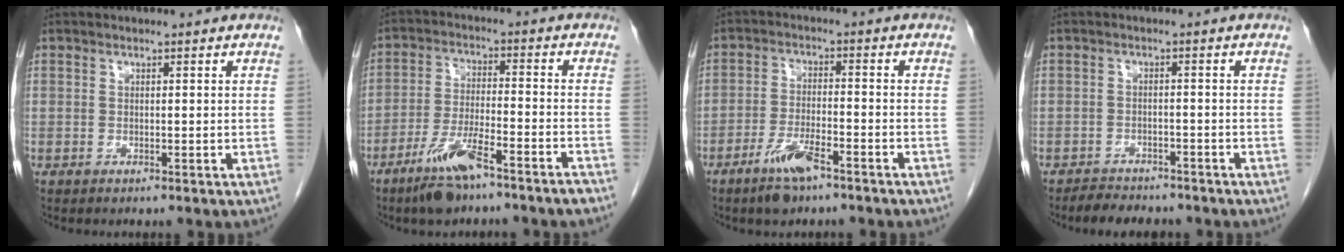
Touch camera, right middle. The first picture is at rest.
{"total": 9.2, "force": [-6.5, 1.0, 6.4], "torque": [-0.128, -0.009, -0.117]}
{"total": 6.3, "force": [-4.4, 1.4, 4.4], "torque": [-0.092, -0.006, -0.078]}
{"total": 5.3, "force": [-4.7, 1.9, 1.5], "torque": [-0.031, -0.006, -0.066]}